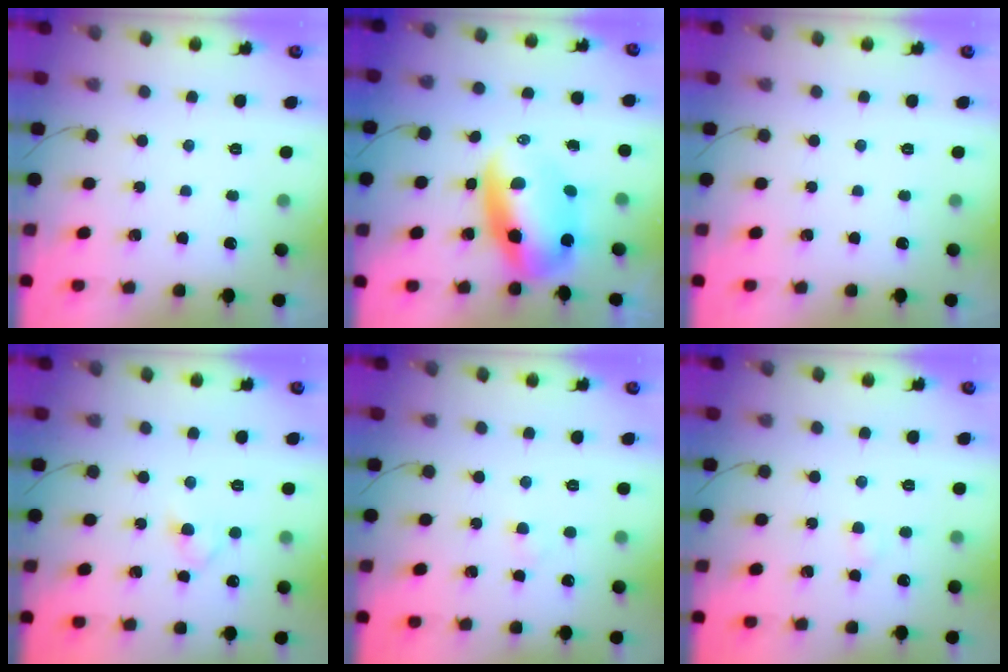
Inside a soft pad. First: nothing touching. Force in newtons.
{"total": 10.3, "press": 10.0, "slide": 2.4}
{"total": 0.0}
{"total": 2.5, "press": 2.3, "slide": 1.1}
{"total": 1.5, "press": 1.4, "slide": 0.7}
{"total": 2.2, "press": 2.0, "slide": 0.8}